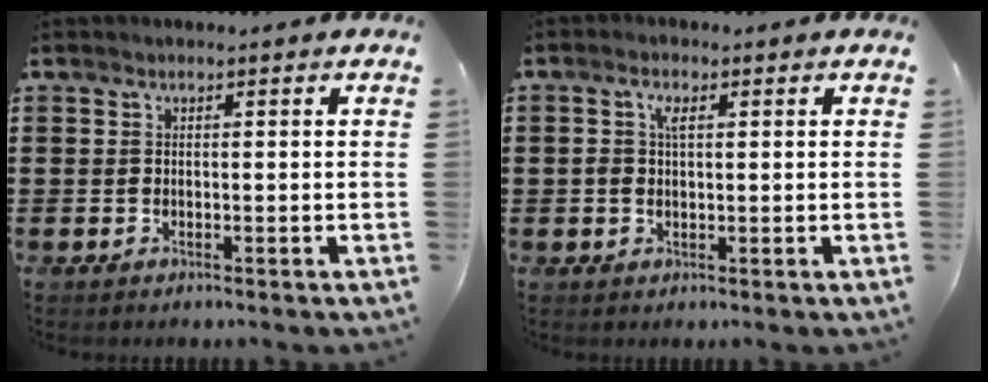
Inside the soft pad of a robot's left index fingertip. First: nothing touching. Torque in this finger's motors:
{"motor_torque": [0.32, 0.85, 0.10, 0.01]}